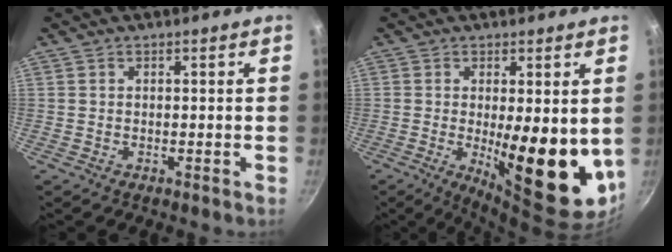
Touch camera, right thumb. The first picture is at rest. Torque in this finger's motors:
{"motor_torque": [2.48, 2.53, 1.92, -0.10, 0.19]}